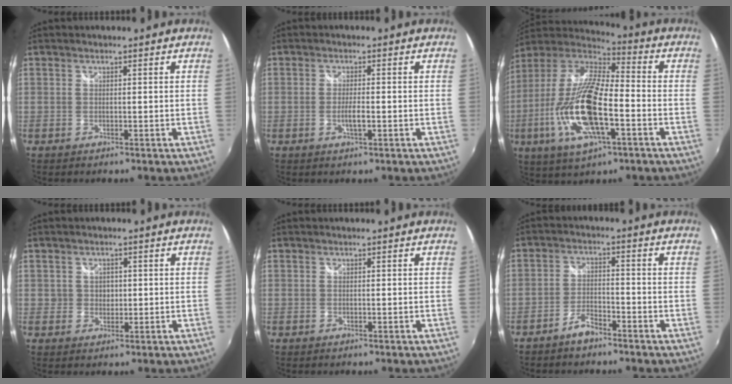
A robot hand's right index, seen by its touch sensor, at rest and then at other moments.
{"total": 2.6, "force": [-0.8, 0.3, 2.5], "torque": [-0.047, -0.004, -0.013]}
{"total": 21.0, "force": [-6.4, 7.0, 18.7], "torque": [-0.383, -0.024, -0.127]}
{"total": 2.6, "force": [0.2, 2.4, 0.8], "torque": [-0.011, 0.003, 0.003]}
{"total": 0.0}
{"total": 4.0, "force": [-3.3, 1.2, 1.9], "torque": [-0.052, 0.008, -0.063]}